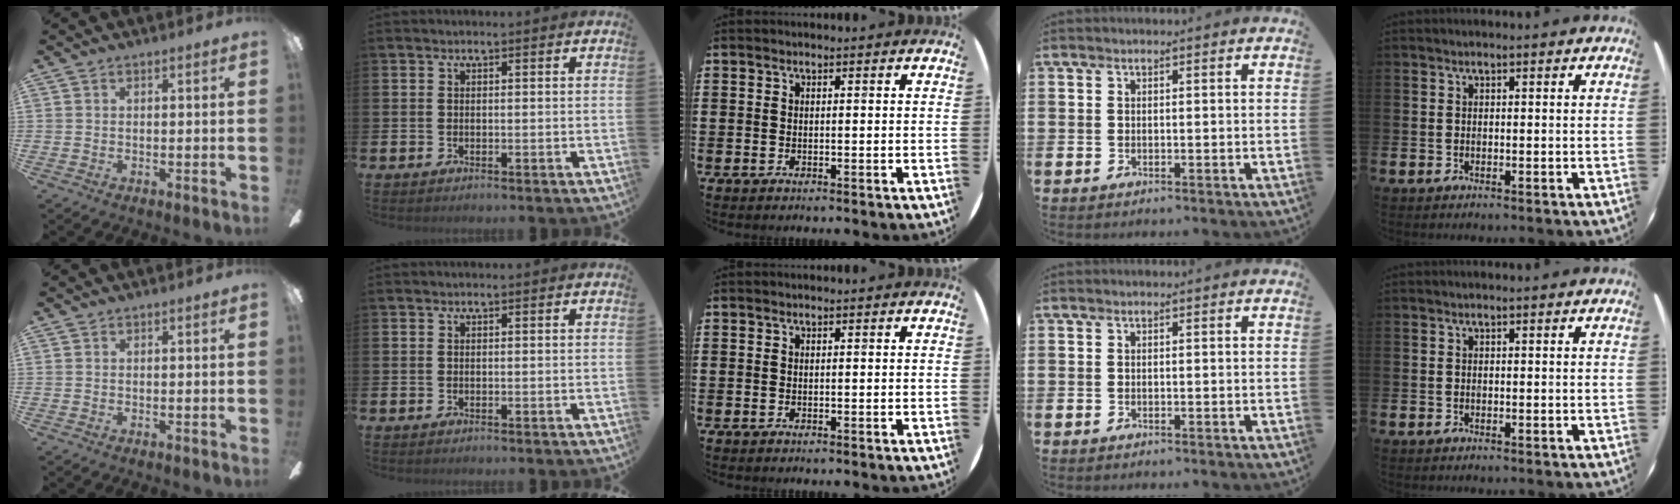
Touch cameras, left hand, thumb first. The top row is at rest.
{}